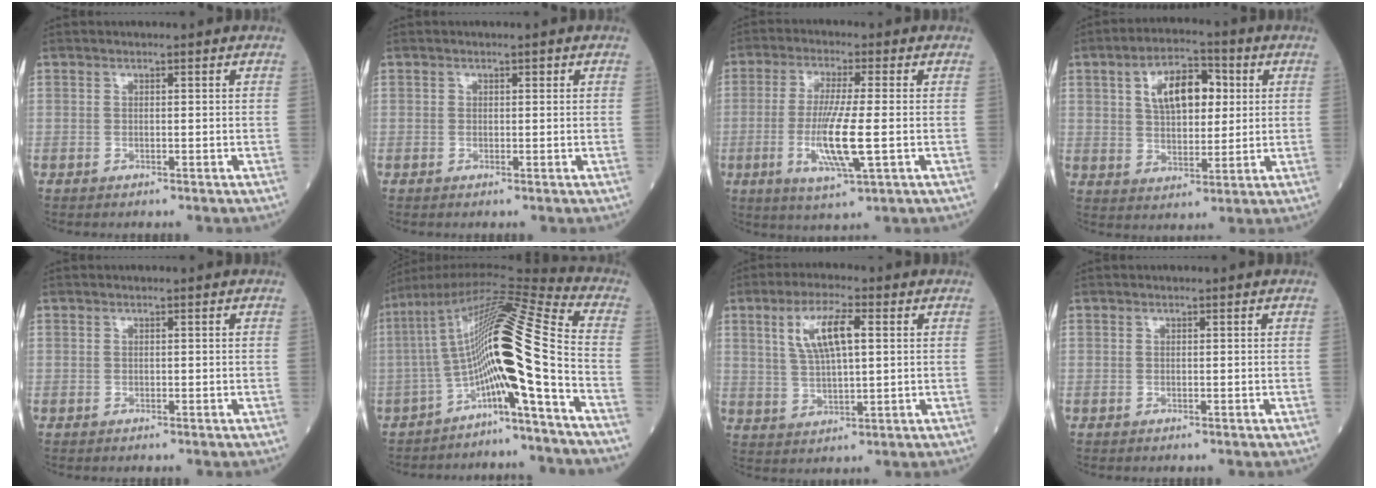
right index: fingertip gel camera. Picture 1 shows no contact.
{"total": 0.5, "force": [0.2, 0.4, 0.2], "torque": [0.001, 0.002, 0.002]}
{"total": 9.4, "force": [-1.8, 0.4, 9.2], "torque": [-0.184, -0.018, -0.035]}
{"total": 9.9, "force": [2.9, 5.0, 8.1], "torque": [-0.137, 0.021, 0.048]}
{"total": 0.0}
{"total": 16.2, "force": [-4.8, -0.8, 15.5], "torque": [-0.272, 0.047, -0.085]}
{"total": 8.3, "force": [2.6, 2.1, 7.6], "torque": [-0.150, 0.009, 0.053]}
{"total": 0.0}